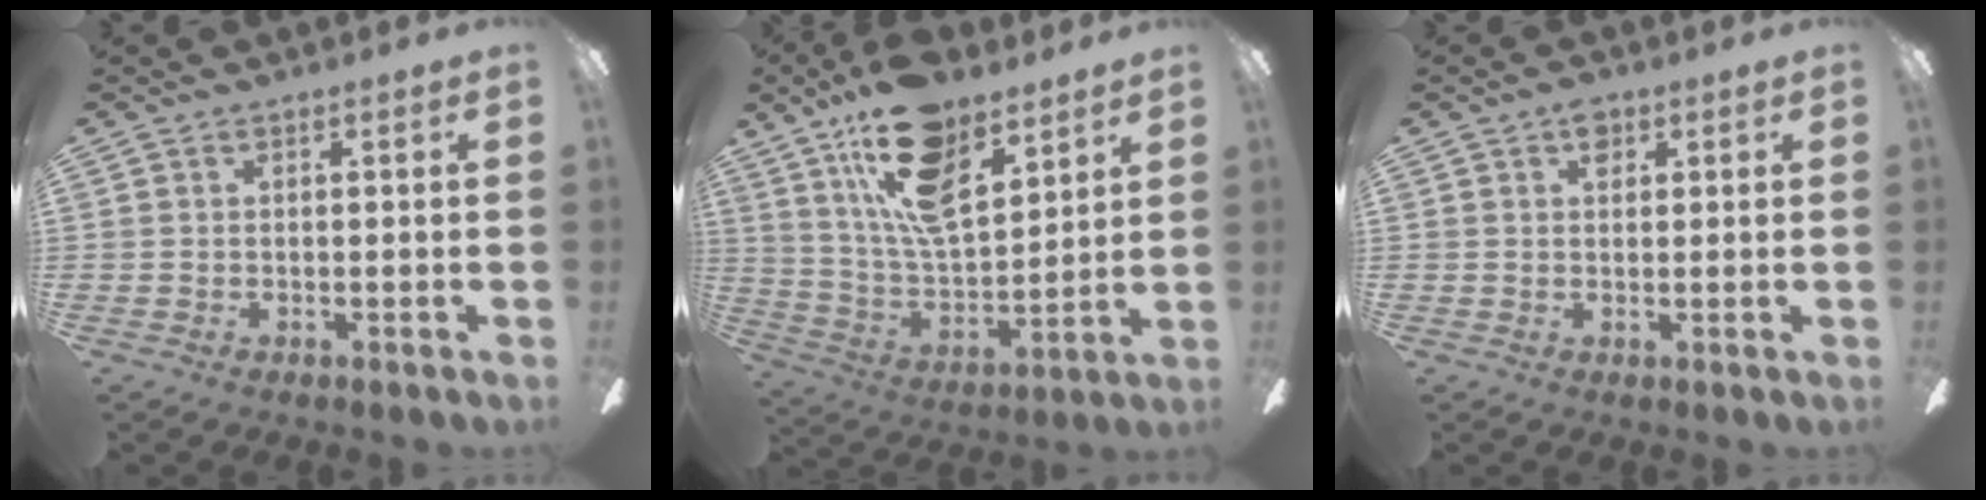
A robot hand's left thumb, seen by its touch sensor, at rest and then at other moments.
{"total": 19.0, "force": [12.3, 8.3, 11.9], "torque": [-0.224, -0.055, 0.215]}
{"total": 2.8, "force": [1.5, 1.8, 1.6], "torque": [-0.018, -0.001, 0.022]}